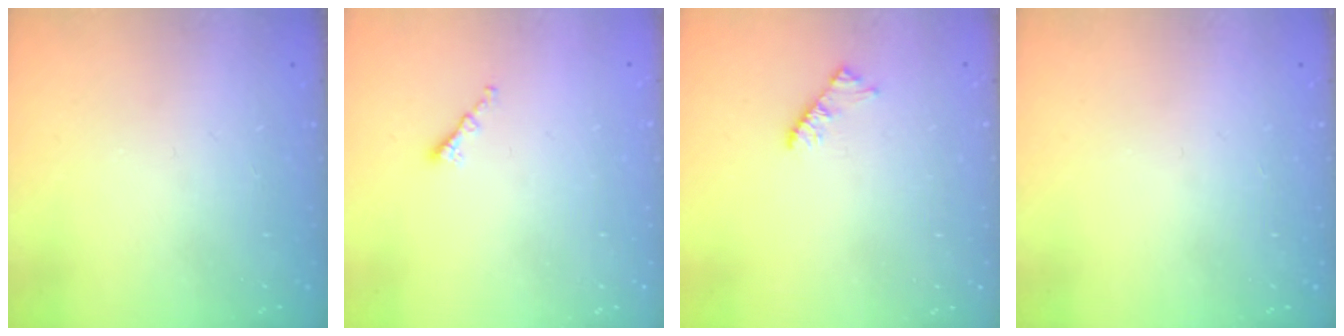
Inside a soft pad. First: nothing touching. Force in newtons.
{"total": 1.4, "press": 1.2, "slide": 0.6}
{"total": 3.3, "press": 3.2, "slide": 0.6}
{"total": 0.0}